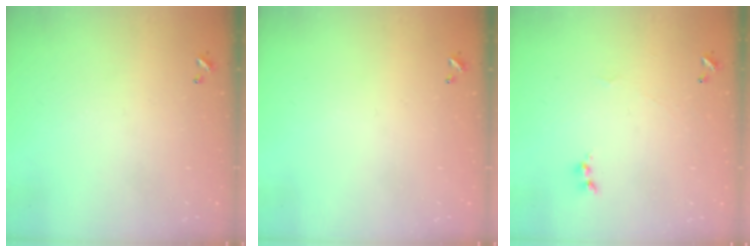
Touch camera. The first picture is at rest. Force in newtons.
{"total": 0.0}
{"total": 1.7, "press": 1.6, "slide": 0.6}